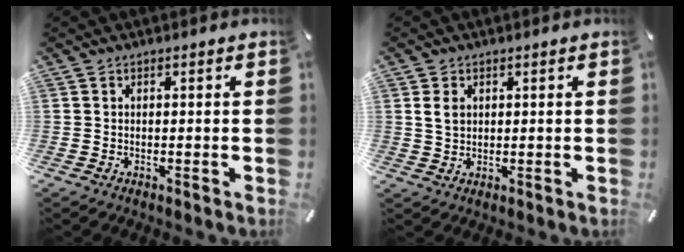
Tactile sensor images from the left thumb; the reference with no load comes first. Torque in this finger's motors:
{"motor_torque": [0.54, 0.75, 0.60, -0.36, 0.03]}